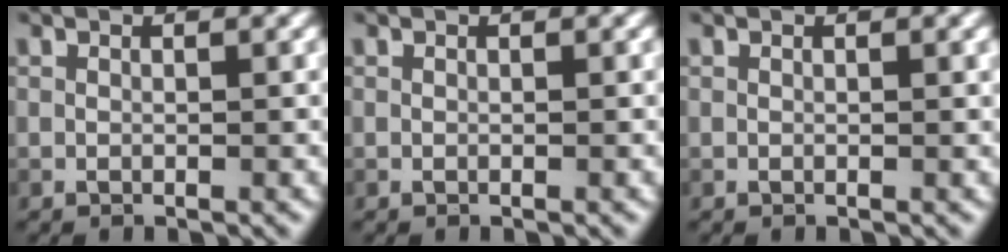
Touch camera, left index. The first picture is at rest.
{"total": 0.0}
{"total": 0.7, "force": [0.2, 0.3, 0.6], "torque": [-0.001, 0.003, 0.002]}